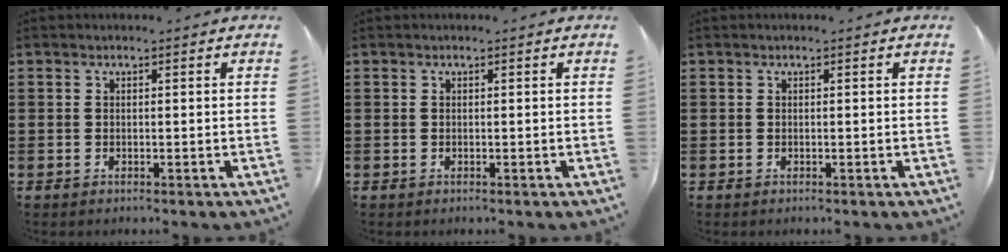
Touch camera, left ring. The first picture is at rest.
{"total": 0.0}
{"total": 0.0}